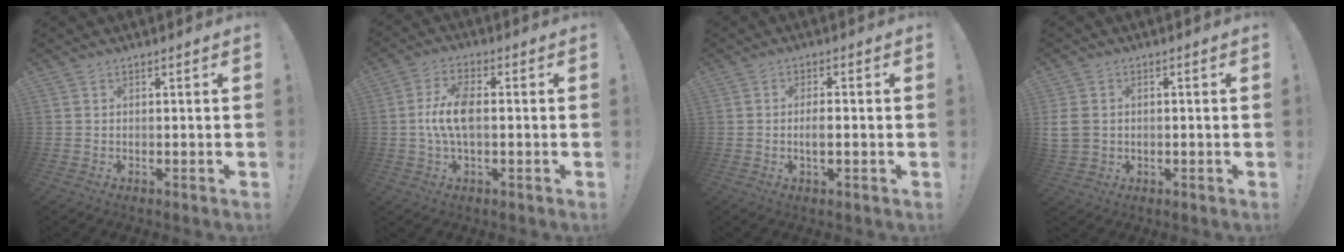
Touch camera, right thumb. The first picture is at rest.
{"total": 9.0, "force": [-0.4, 4.0, 8.0], "torque": [-0.163, 0.005, -0.007]}
{"total": 3.5, "force": [-0.7, 1.0, 3.2], "torque": [-0.057, -0.002, -0.018]}
{"total": 5.9, "force": [0.1, 4.8, 3.5], "torque": [-0.066, 0.002, 0.004]}